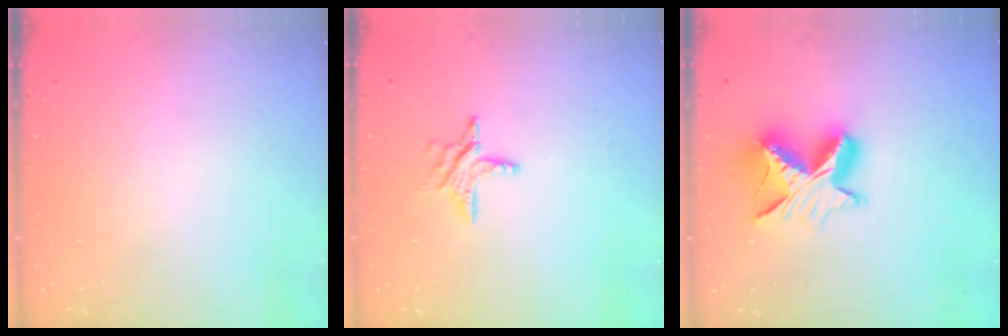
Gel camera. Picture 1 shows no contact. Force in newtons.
{"total": 6.9, "press": 6.9, "slide": 0.5}
{"total": 12.6, "press": 12.6, "slide": 0.8}